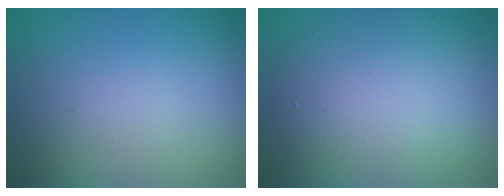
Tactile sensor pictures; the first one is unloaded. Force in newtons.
{"total": 6.7, "press": 6.7, "slide": 0.3}